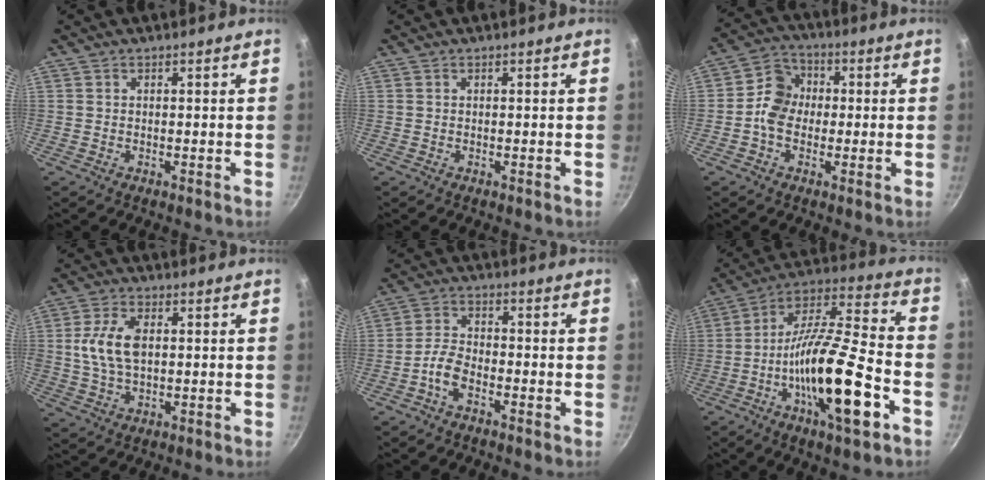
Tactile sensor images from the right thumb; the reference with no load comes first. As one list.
[{"total": 0.0}, {"total": 8.2, "force": [-0.4, 6.8, 4.5], "torque": [-0.047, 0.022, -0.026]}, {"total": 9.0, "force": [1.2, 5.1, 7.3], "torque": [-0.139, 0.005, 0.020]}, {"total": 4.7, "force": [-2.6, 2.3, 3.1], "torque": [-0.068, 0.024, -0.060]}, {"total": 22.1, "force": [-7.7, 6.0, 19.8], "torque": [-0.325, 0.038, -0.142]}]